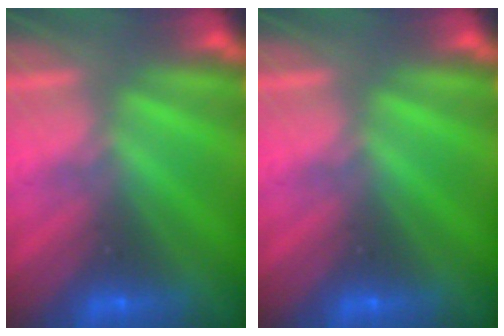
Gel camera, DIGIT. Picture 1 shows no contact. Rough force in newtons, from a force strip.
{"total": 0.0}